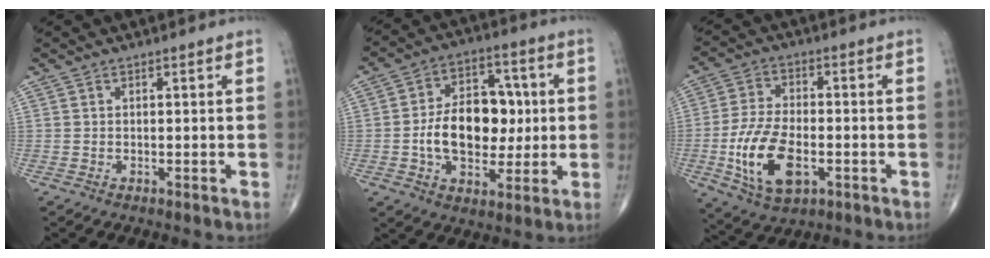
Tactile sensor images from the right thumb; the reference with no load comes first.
{"total": 15.6, "force": [-0.5, 10.4, 11.7], "torque": [-0.151, 0.026, -0.004]}
{"total": 13.8, "force": [-3.7, 7.3, 11.0], "torque": [-0.209, 0.006, -0.062]}